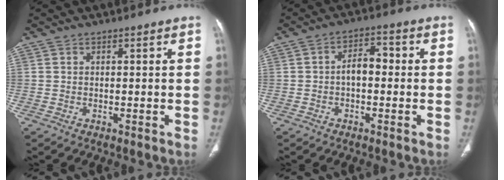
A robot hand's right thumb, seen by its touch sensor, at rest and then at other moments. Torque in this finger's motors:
{"motor_torque": [0.92, 0.85, 0.60, -0.01, 0.02]}